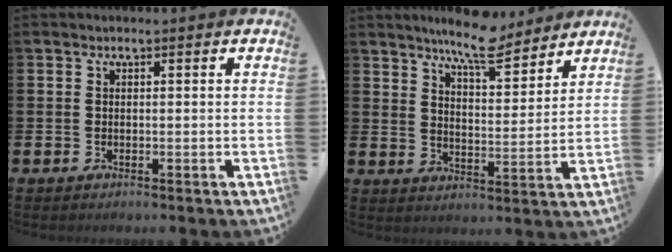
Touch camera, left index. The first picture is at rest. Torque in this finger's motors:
{"motor_torque": [1.05, -1.09, 0.43, 0.21]}